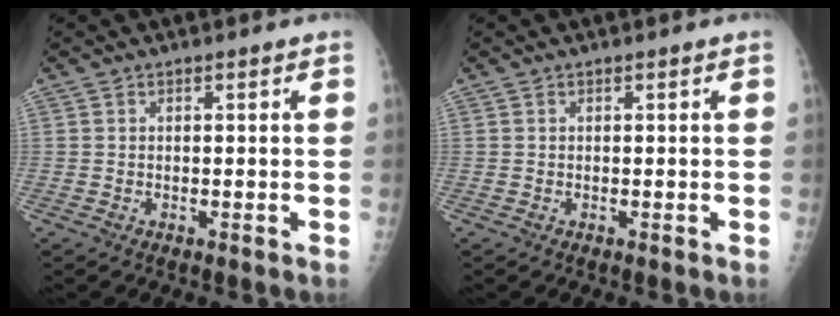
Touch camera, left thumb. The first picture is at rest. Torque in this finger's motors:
{"motor_torque": [0.00, 0.00, -0.06, -0.07, 0.00]}